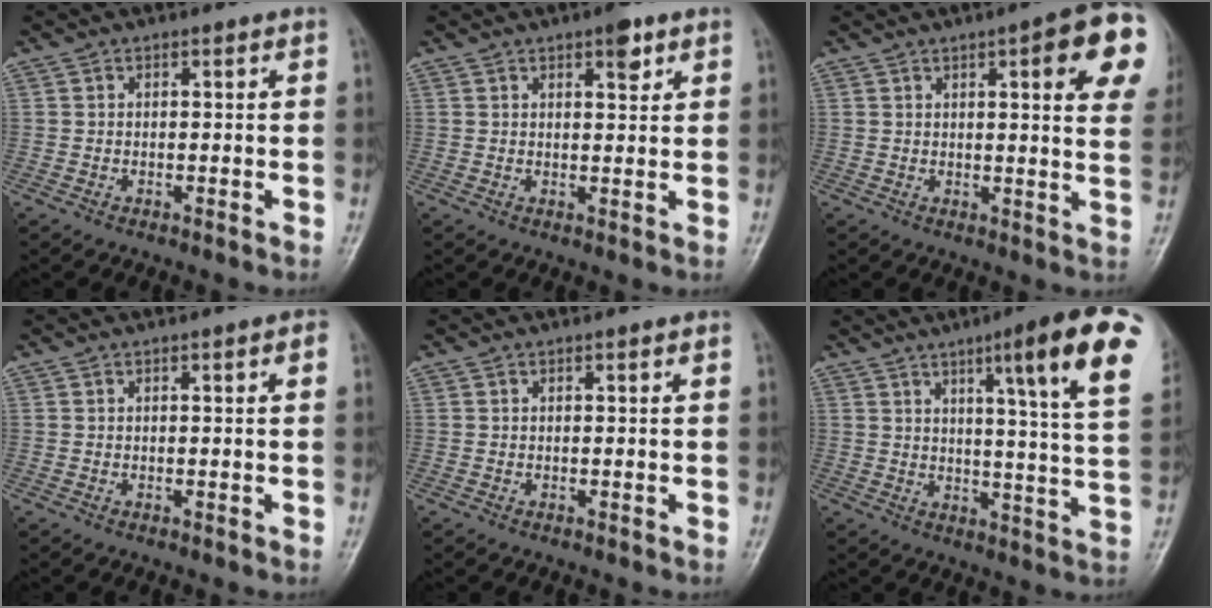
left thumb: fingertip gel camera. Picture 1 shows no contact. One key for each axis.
{"total": 3.6, "fx": 2.2, "fy": 1.3, "fz": 2.6, "tx": -0.025, "ty": -0.009, "tz": 0.028}
{"total": 14.0, "fx": 5.3, "fy": 3.0, "fz": 12.6, "tx": -0.128, "ty": -0.012, "tz": 0.056}
{"total": 1.9, "fx": 0.6, "fy": 0.2, "fz": 1.8, "tx": -0.025, "ty": 0.003, "tz": 0.007}
{"total": 0.9, "fx": 0.4, "fy": 0.0, "fz": 0.8, "tx": -0.014, "ty": 0.001, "tz": 0.004}
{"total": 18.0, "fx": 8.6, "fy": 1.5, "fz": 15.7, "tx": -0.197, "ty": -0.032, "tz": 0.109}